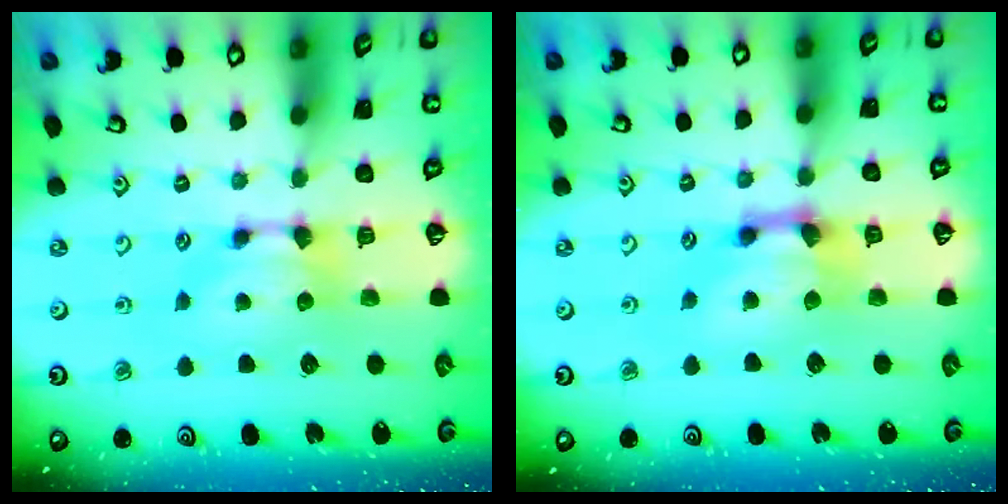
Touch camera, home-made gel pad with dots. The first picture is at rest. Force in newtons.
{"total": 2.4, "press": 1.6, "slide": 1.8}